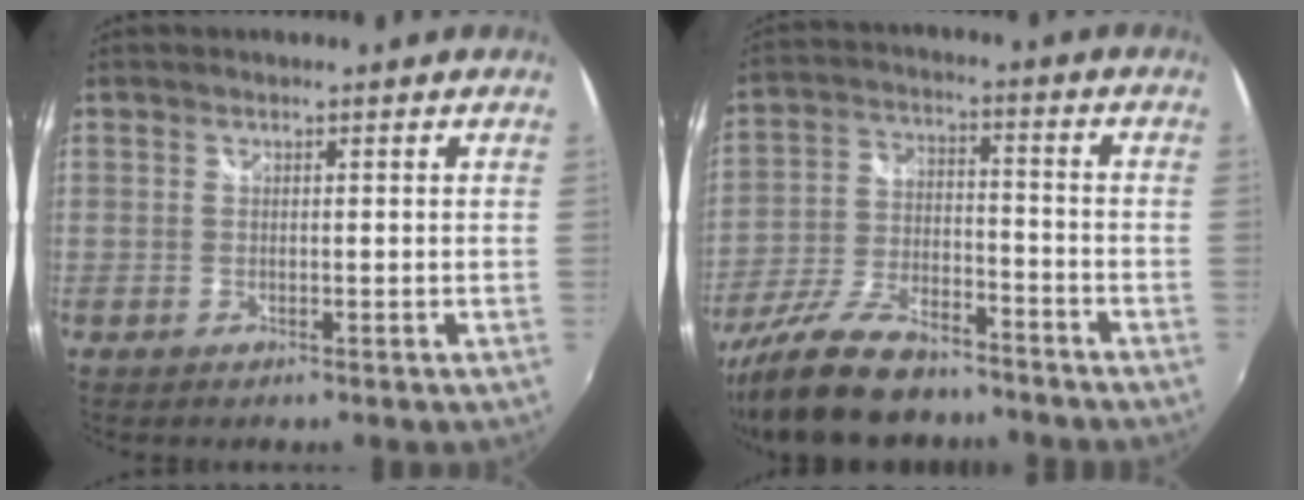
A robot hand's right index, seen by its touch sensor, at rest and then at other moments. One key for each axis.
{"total": 17.8, "fx": -14.0, "fy": 6.3, "fz": 9.0, "tx": -0.194, "ty": -0.027, "tz": -0.244}